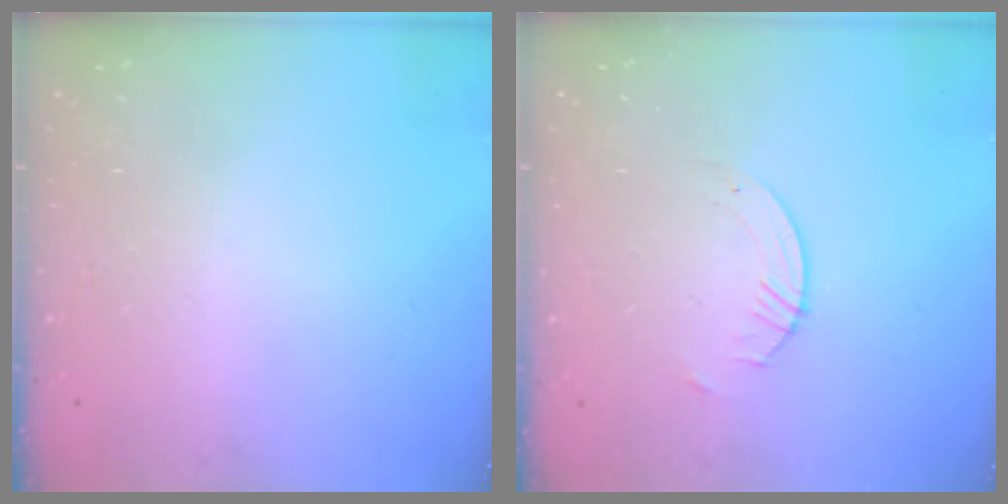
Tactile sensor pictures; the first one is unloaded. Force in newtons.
{"total": 0.8, "press": 0.8, "slide": 0.2}